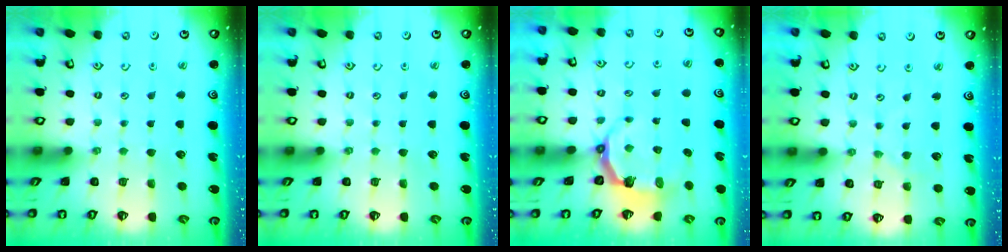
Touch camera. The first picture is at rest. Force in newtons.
{"total": 0.0}
{"total": 5.0, "press": 3.4, "slide": 3.6}
{"total": 0.0}